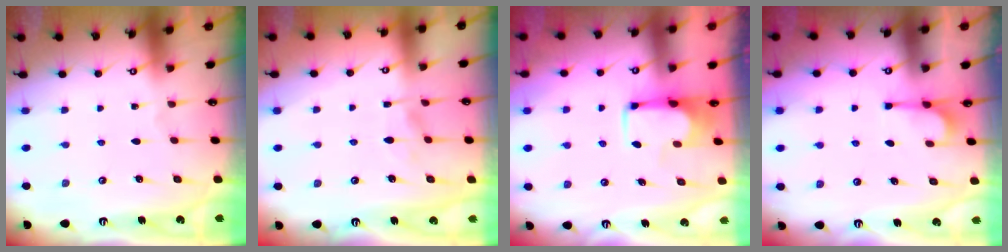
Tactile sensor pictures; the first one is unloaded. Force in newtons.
{"total": 2.3, "press": 2.1, "slide": 1.0}
{"total": 3.3, "press": 3.3, "slide": 0.4}
{"total": 2.2, "press": 2.0, "slide": 0.9}